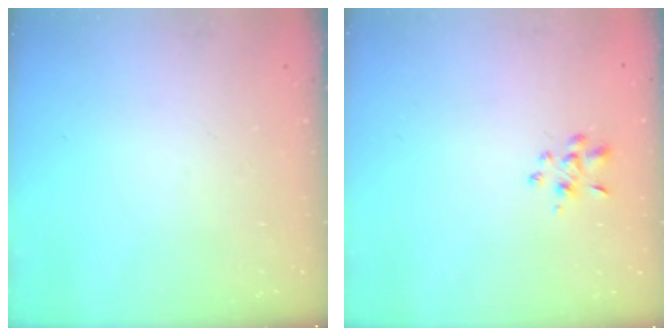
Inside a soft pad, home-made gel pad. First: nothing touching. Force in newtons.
{"total": 3.5, "press": 3.3, "slide": 1.1}